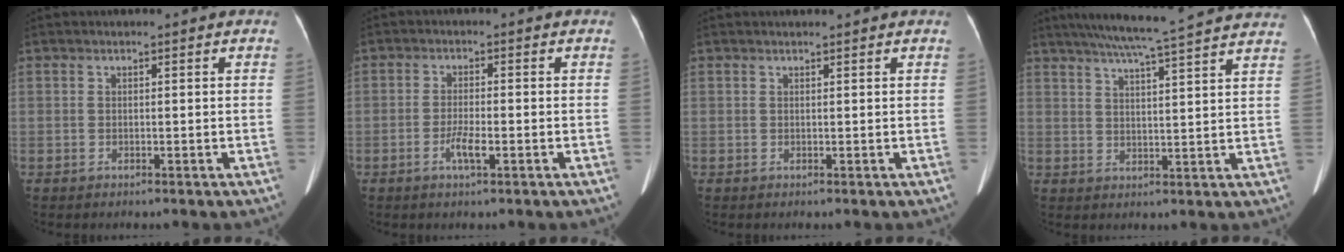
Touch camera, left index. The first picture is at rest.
{"total": 3.0, "force": [-1.4, 0.4, 2.7], "torque": [-0.055, -0.001, -0.027]}
{"total": 2.2, "force": [2.1, 0.1, 0.7], "torque": [-0.010, 0.020, 0.025]}
{"total": 18.9, "force": [16.7, -0.4, 8.8], "torque": [-0.147, 0.013, 0.214]}